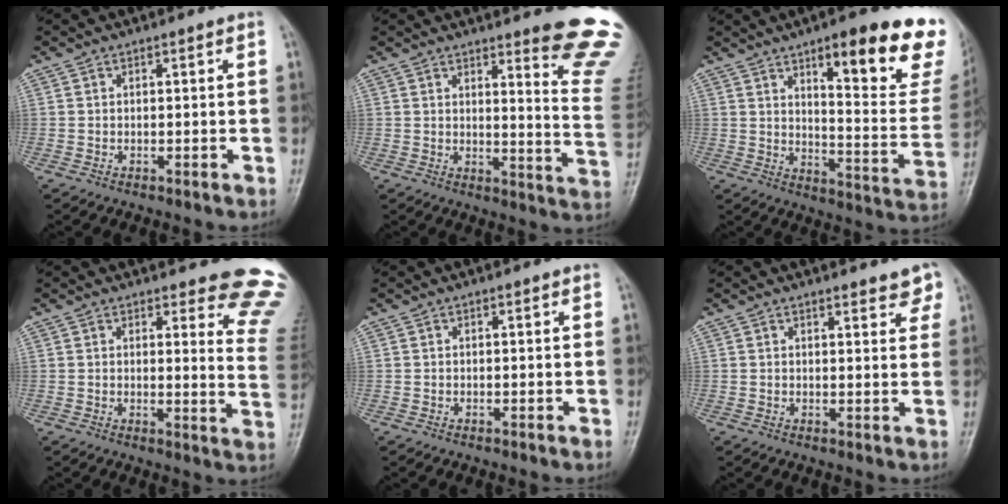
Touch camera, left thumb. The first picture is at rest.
{"total": 13.7, "force": [10.8, 1.0, 8.5], "torque": [-0.079, -0.108, 0.119]}
{"total": 21.8, "force": [13.0, 5.5, 16.5], "torque": [-0.174, -0.067, 0.179]}
{"total": 12.3, "force": [11.4, 2.5, 3.8], "torque": [0.000, -0.116, 0.095]}
{"total": 0.0}
{"total": 4.7, "force": [4.0, 1.5, 2.0], "torque": [-0.002, -0.019, 0.040]}